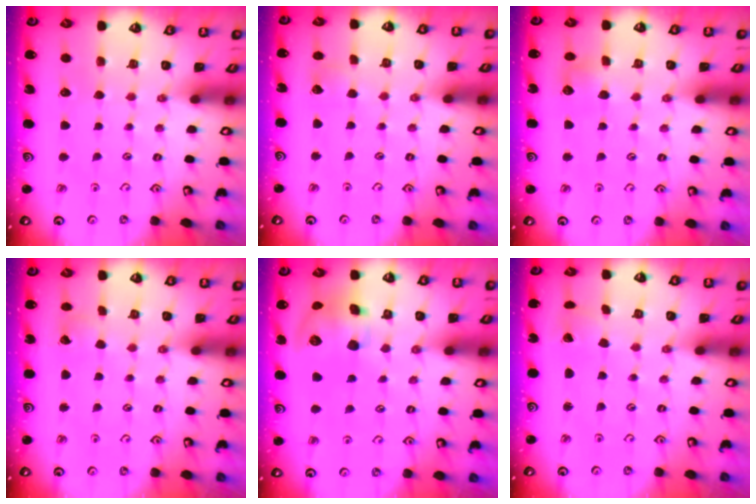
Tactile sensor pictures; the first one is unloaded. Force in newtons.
{"total": 2.7, "press": 2.7, "slide": 0.3}
{"total": 5.8, "press": 5.8, "slide": 0.7}
{"total": 2.7, "press": 2.7, "slide": 0.3}
{"total": 12.5, "press": 12.4, "slide": 1.8}
{"total": 1.8, "press": 1.7, "slide": 0.1}